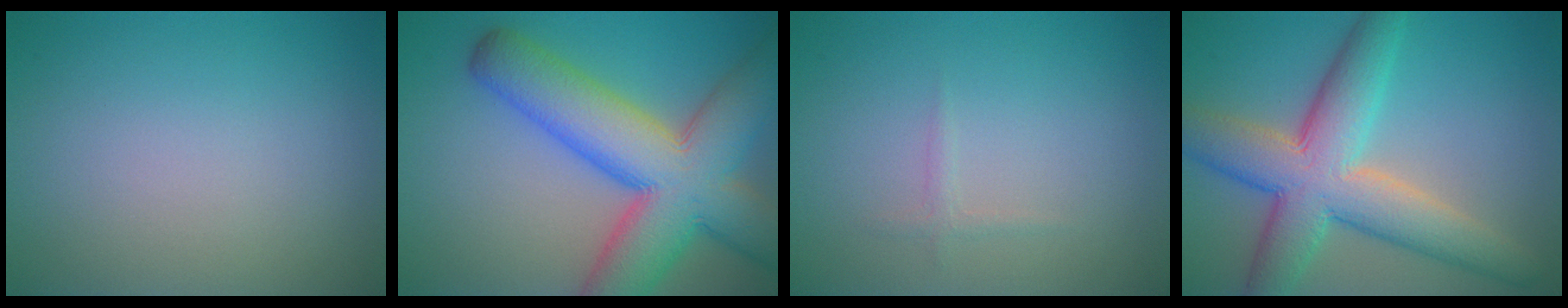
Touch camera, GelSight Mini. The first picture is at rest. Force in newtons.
{"total": 12.5, "press": 12.4, "slide": 0.5}
{"total": 0.7, "press": 0.7, "slide": 0.1}
{"total": 9.2, "press": 9.2, "slide": 0.8}